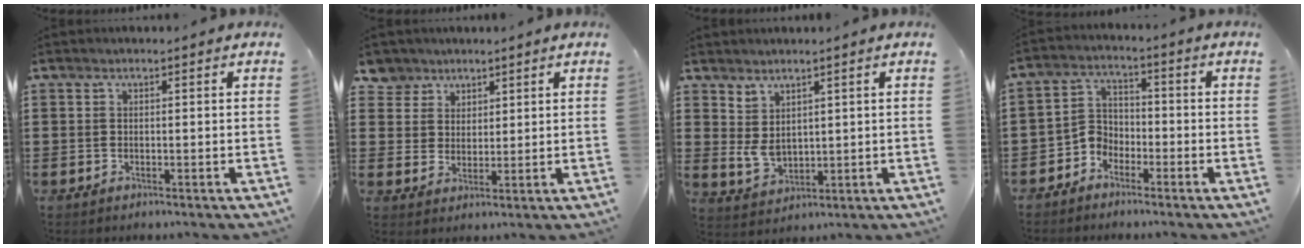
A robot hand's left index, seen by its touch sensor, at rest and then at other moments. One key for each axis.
{"total": 4.8, "fx": 3.1, "fy": 3.7, "fz": -0.2, "tx": -0.017, "ty": 0.000, "tz": 0.055}
{"total": 3.8, "fx": 1.7, "fy": 2.6, "fz": 2.2, "tx": -0.055, "ty": -0.004, "tz": 0.032}
{"total": 4.3, "fx": -3.5, "fy": 2.3, "fz": 0.9, "tx": -0.031, "ty": 0.006, "tz": -0.075}